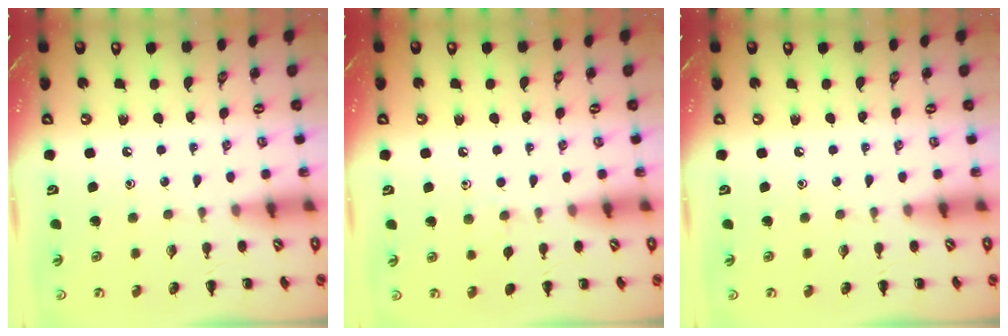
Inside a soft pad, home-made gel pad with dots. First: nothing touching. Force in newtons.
{"total": 3.2, "press": 3.0, "slide": 1.3}
{"total": 0.0}